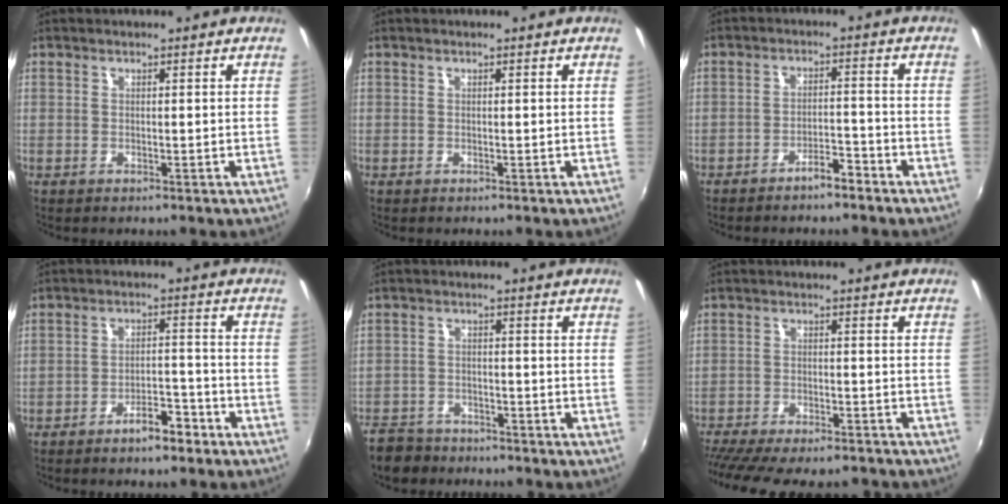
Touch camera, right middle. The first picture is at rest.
{"total": 0.0}
{"total": 3.7, "force": [-3.1, 0.6, 1.8], "torque": [-0.042, 0.007, -0.048]}
{"total": 5.5, "force": [-4.0, 1.7, 3.2], "torque": [-0.060, 0.009, -0.055]}
{"total": 7.8, "force": [-6.4, 3.9, 1.9], "torque": [-0.068, -0.002, -0.109]}
{"total": 16.7, "force": [-14.2, 3.7, 8.0], "torque": [-0.166, -0.041, -0.213]}